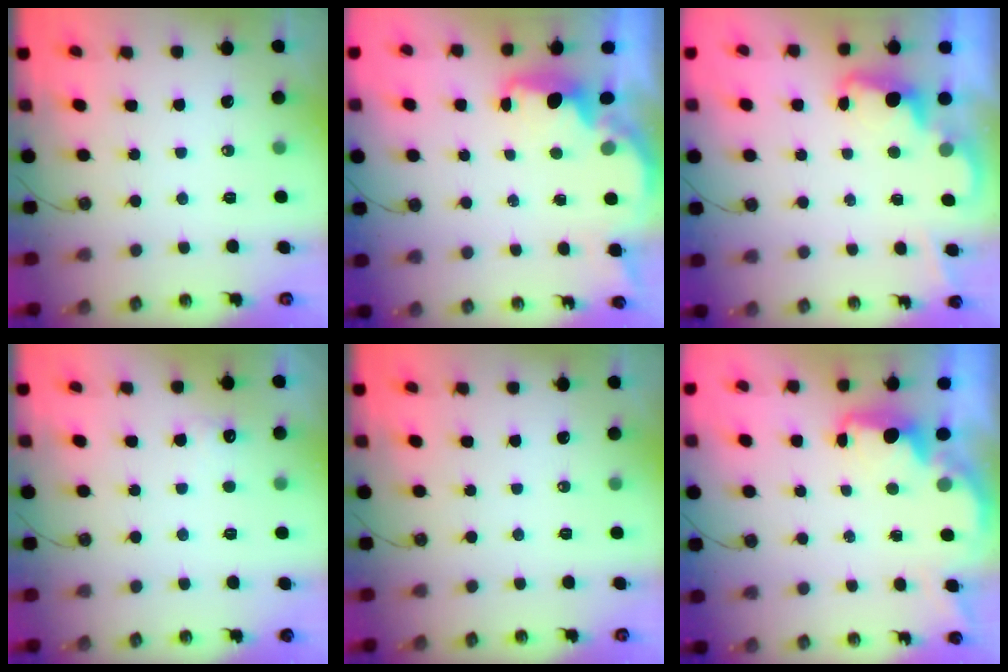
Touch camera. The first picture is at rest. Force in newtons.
{"total": 2.2, "press": 2.0, "slide": 0.8}
{"total": 2.4, "press": 2.4, "slide": 0.5}
{"total": 4.1, "press": 4.0, "slide": 1.1}
{"total": 0.0}
{"total": 2.2, "press": 2.0, "slide": 0.8}